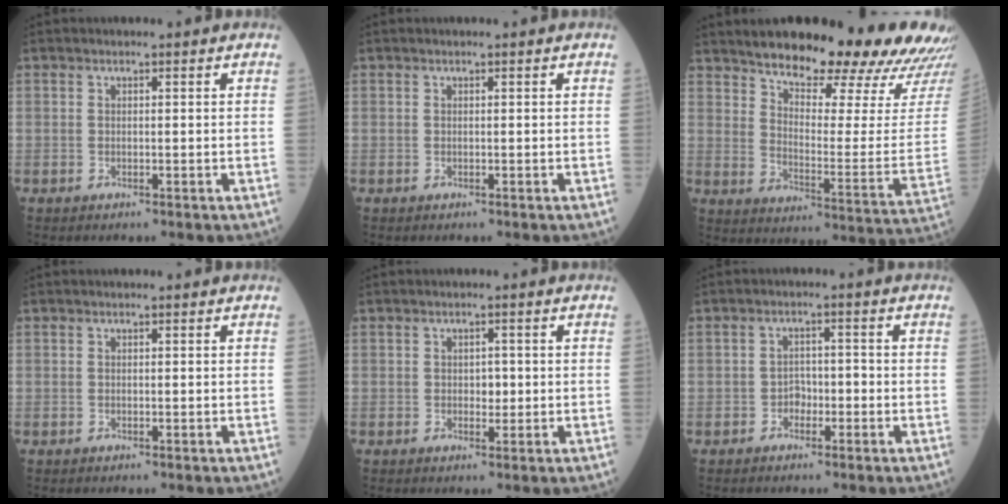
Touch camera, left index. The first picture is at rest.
{"total": 0.0}
{"total": 23.3, "force": [20.0, 2.1, 11.8], "torque": [-0.171, -0.055, 0.258]}
{"total": 0.0}
{"total": 1.5, "force": [-0.1, 1.0, 1.1], "torque": [-0.013, 0.003, -0.002]}
{"total": 2.4, "force": [-1.2, 1.6, 1.3], "torque": [-0.014, 0.008, -0.024]}